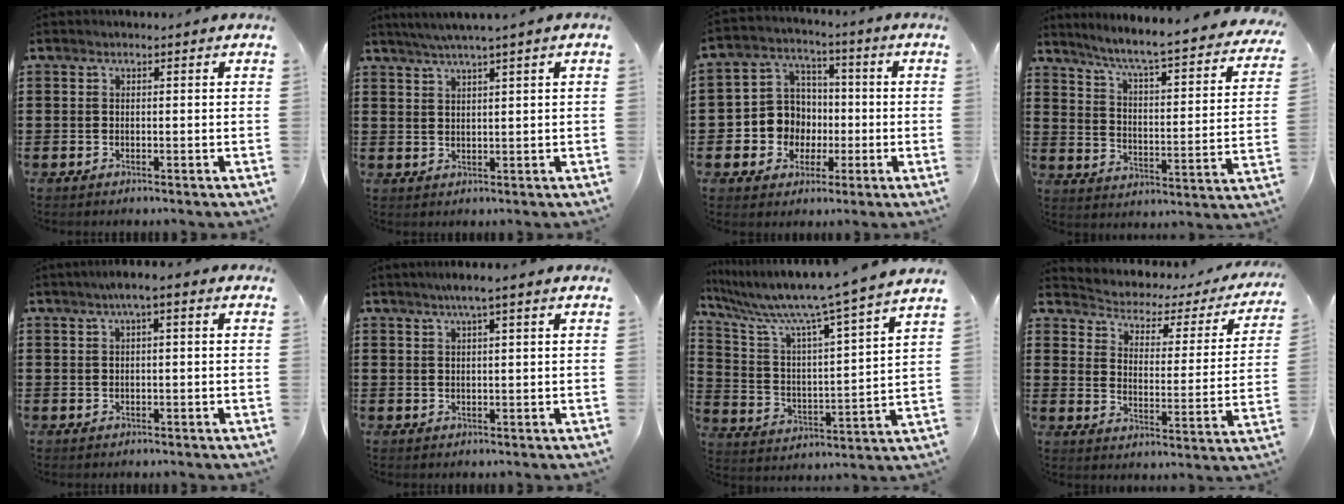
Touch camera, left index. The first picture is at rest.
{"total": 2.4, "force": [1.7, -0.6, 1.5], "torque": [-0.030, -0.002, 0.030]}
{"total": 7.8, "force": [-0.7, 7.6, 1.6], "torque": [-0.072, 0.006, -0.009]}
{"total": 5.6, "force": [4.8, -0.6, 2.9], "torque": [-0.077, -0.045, 0.071]}
{"total": 2.0, "force": [0.0, 0.4, 2.0], "torque": [-0.036, 0.001, -0.002]}
{"total": 2.5, "force": [1.3, -0.1, 2.1], "torque": [-0.043, 0.000, 0.023]}
{"total": 8.7, "force": [7.4, -0.9, 4.5], "torque": [-0.121, -0.063, 0.112]}
{"total": 2.4, "force": [2.0, 1.1, 0.6], "torque": [-0.030, -0.023, 0.023]}